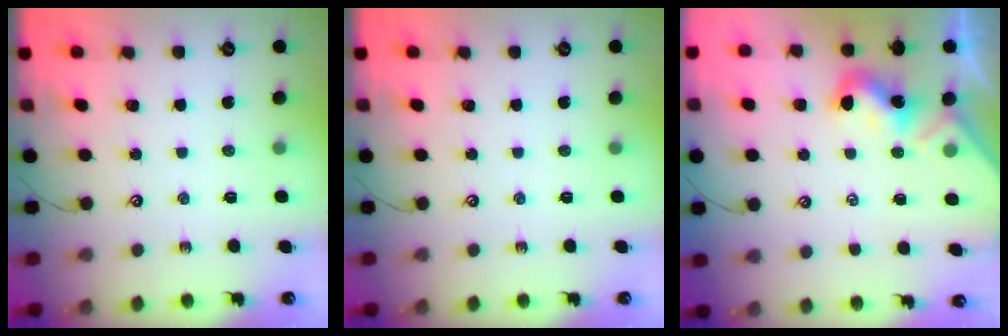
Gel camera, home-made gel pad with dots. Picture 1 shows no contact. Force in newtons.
{"total": 0.0}
{"total": 1.8, "press": 1.8, "slide": 0.5}